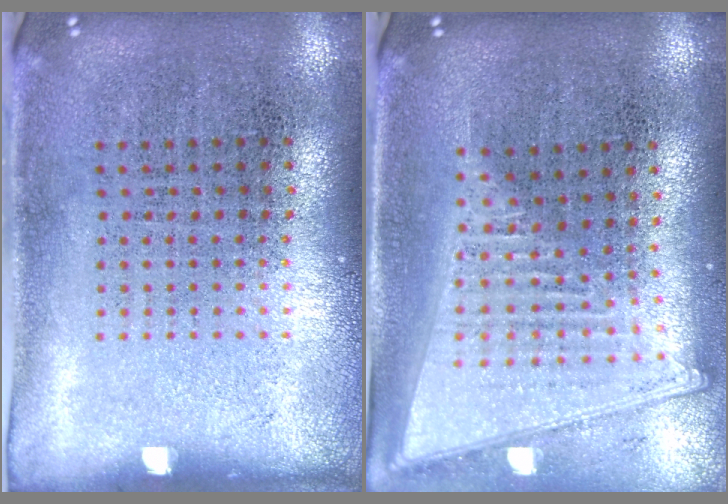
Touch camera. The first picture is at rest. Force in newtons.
{"total": 2.1, "press": 1.8, "slide": 1.2}